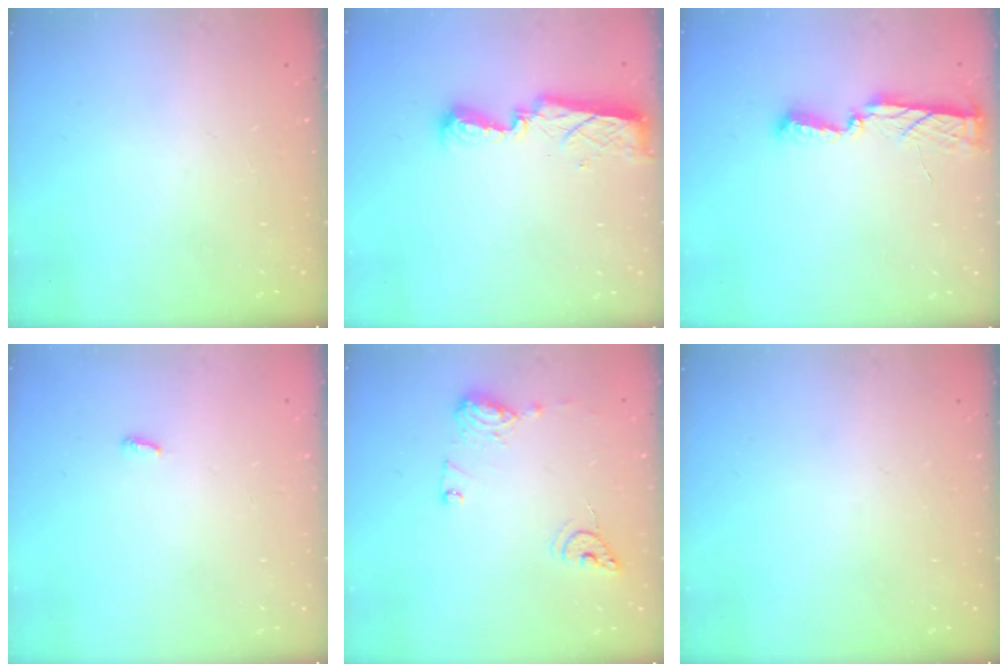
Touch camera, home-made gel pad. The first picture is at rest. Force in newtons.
{"total": 8.2, "press": 8.2, "slide": 0.4}
{"total": 8.1, "press": 8.0, "slide": 0.5}
{"total": 2.6, "press": 2.6, "slide": 0.2}
{"total": 10.4, "press": 10.3, "slide": 0.9}
{"total": 0.0}